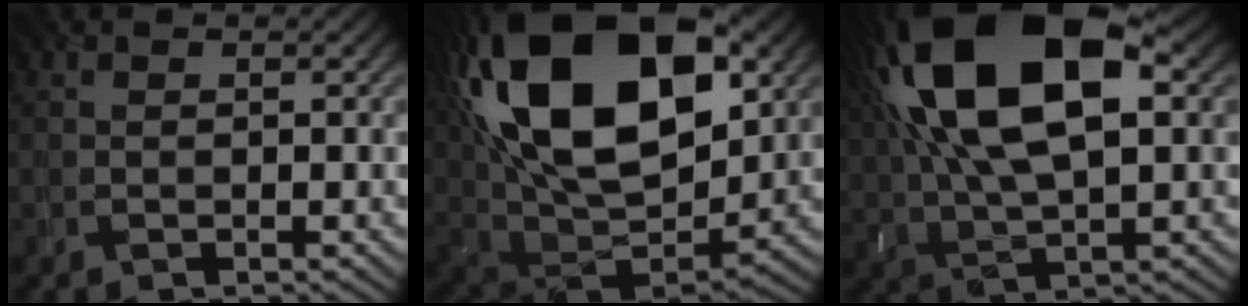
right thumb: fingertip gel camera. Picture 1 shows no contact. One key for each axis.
{"total": 21.5, "fx": 8.3, "fy": 12.3, "fz": 15.5, "tx": -0.344, "ty": 0.047, "tz": 0.145}
{"total": 17.8, "fx": 5.7, "fy": 8.9, "fz": 14.4, "tx": -0.285, "ty": 0.035, "tz": 0.088}